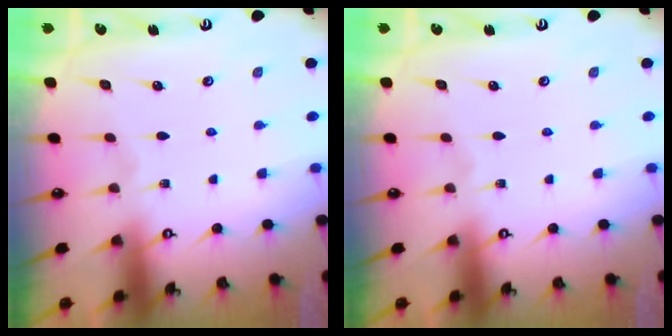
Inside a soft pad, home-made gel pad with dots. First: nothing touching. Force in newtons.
{"total": 0.0}